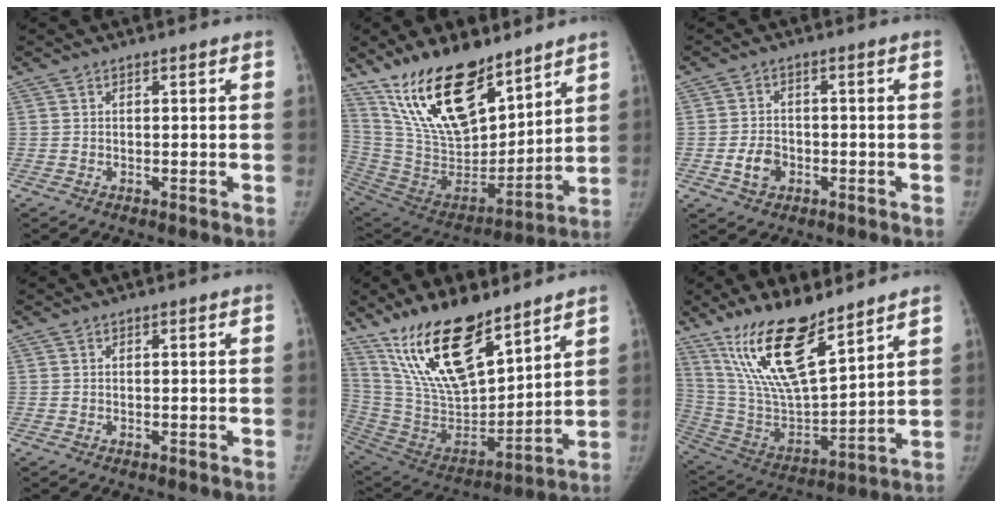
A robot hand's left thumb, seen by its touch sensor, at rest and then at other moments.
{"total": 24.5, "force": [16.5, 10.8, 14.7], "torque": [-0.223, -0.079, 0.306]}
{"total": 4.4, "force": [-1.4, 3.4, 2.4], "torque": [-0.032, 0.010, -0.024]}
{"total": 0.0}
{"total": 23.3, "force": [15.6, 8.8, 14.9], "torque": [-0.233, -0.076, 0.297]}
{"total": 20.3, "force": [13.6, 6.0, 13.8], "torque": [-0.234, -0.073, 0.264]}